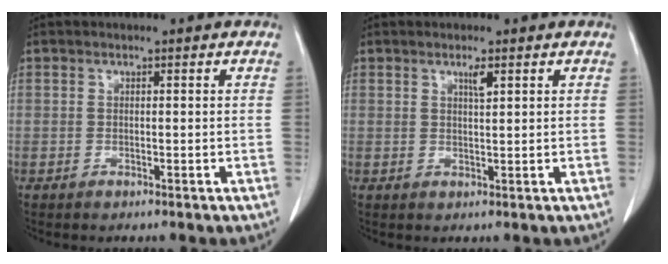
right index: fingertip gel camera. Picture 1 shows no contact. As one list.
[{"total": 1.6, "force": [0.9, 0.0, 1.3], "torque": [-0.025, -0.003, 0.016]}]